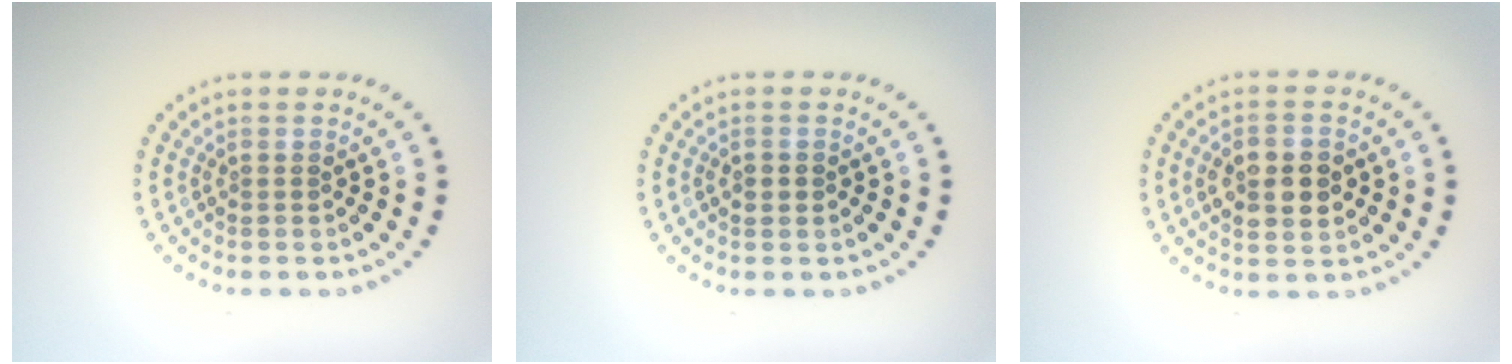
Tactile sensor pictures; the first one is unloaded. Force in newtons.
{"total": 1.5, "press": 1.5, "slide": 0.2}
{"total": 4.7, "press": 4.7, "slide": 0.2}